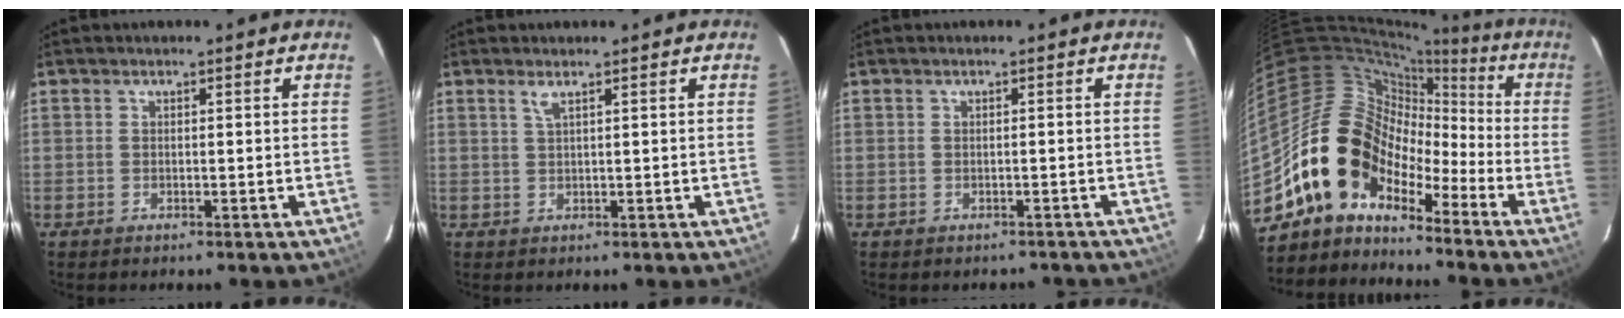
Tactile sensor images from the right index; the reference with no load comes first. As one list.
[{"total": 1.4, "force": [0.8, -0.4, 1.1], "torque": [-0.022, 0.001, 0.017]}, {"total": 3.0, "force": [-2.6, 1.3, 0.6], "torque": [-0.004, 0.005, -0.024]}, {"total": 14.1, "force": [-9.1, 9.6, 5.0], "torque": [-0.101, 0.036, -0.182]}]